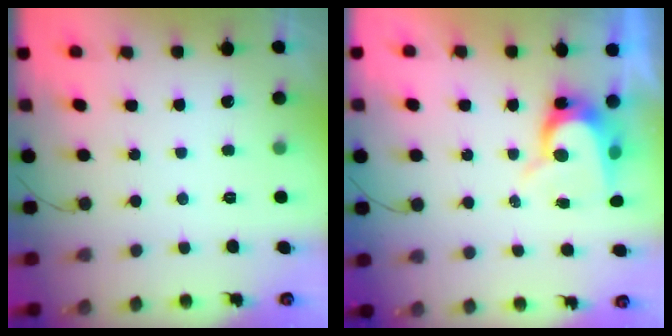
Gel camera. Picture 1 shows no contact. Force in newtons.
{"total": 9.7, "press": 9.7, "slide": 0.9}